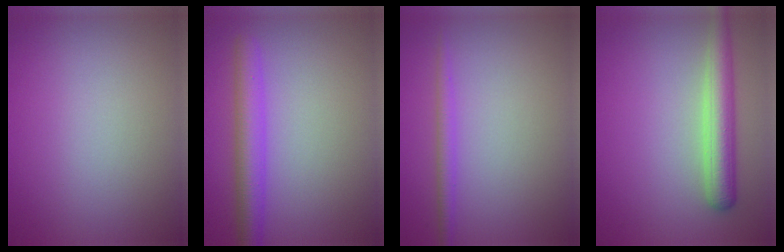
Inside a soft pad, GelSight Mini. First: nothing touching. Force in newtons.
{"total": 3.9, "press": 3.9, "slide": 0.1}
{"total": 1.6, "press": 1.6, "slide": 0.0}
{"total": 4.2, "press": 4.2, "slide": 0.3}